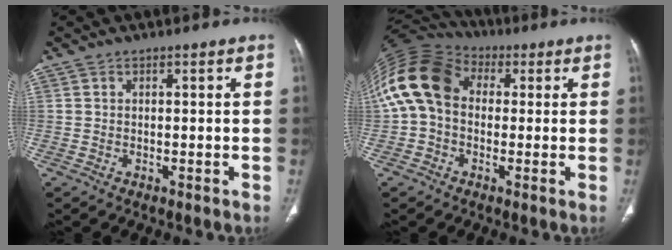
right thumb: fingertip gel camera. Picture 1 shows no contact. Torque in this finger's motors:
{"motor_torque": [2.00, 2.18, 1.27, -0.61, 0.41]}